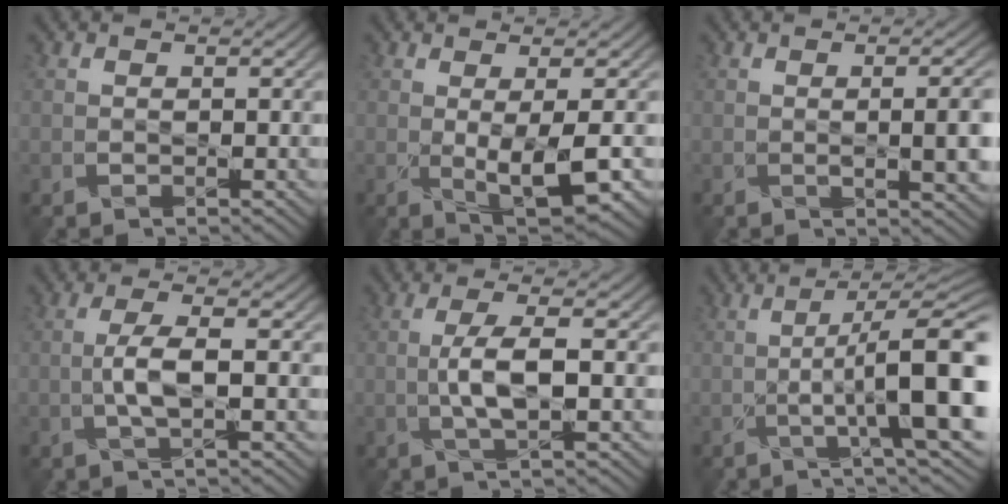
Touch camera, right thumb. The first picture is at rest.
{"total": 5.0, "force": [-1.1, 1.5, 4.6], "torque": [-0.100, -0.014, -0.007]}
{"total": 4.6, "force": [-0.8, 1.0, 4.5], "torque": [-0.061, -0.008, -0.001]}
{"total": 2.6, "force": [-0.6, -0.3, 2.5], "torque": [-0.060, 0.006, -0.011]}
{"total": 3.3, "force": [-0.5, 0.1, 3.3], "torque": [-0.076, 0.008, -0.009]}
{"total": 11.2, "force": [-2.2, 1.7, 10.9], "torque": [-0.159, 0.003, -0.030]}